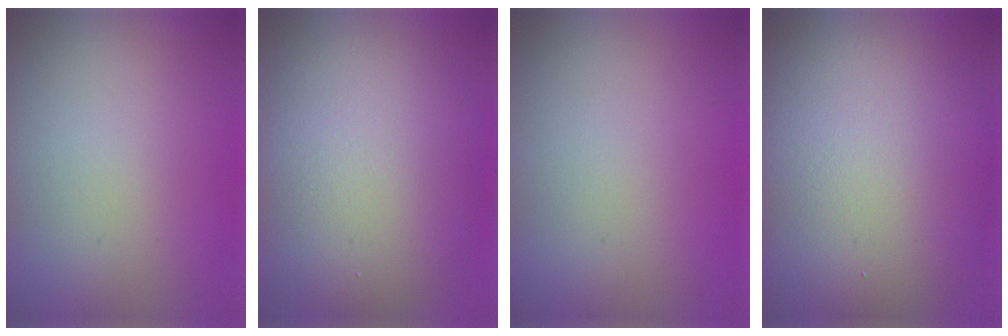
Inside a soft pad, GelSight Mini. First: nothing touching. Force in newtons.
{"total": 10.3, "press": 10.3, "slide": 0.2}
{"total": 0.0}
{"total": 13.4, "press": 13.4, "slide": 1.0}